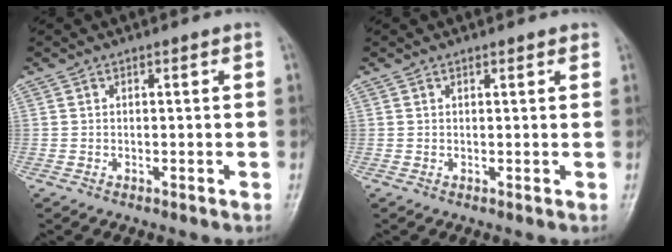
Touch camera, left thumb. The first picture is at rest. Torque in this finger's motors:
{"motor_torque": [0.05, 0.02, -0.12, -0.06, -0.02]}